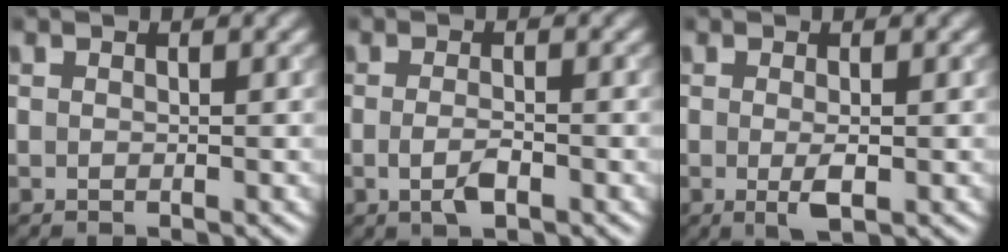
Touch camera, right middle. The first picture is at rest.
{"total": 1.8, "force": [-0.6, 0.6, 1.6], "torque": [-0.033, -0.006, -0.014]}
{"total": 1.9, "force": [-0.3, 0.4, 1.9], "torque": [-0.035, -0.007, -0.004]}